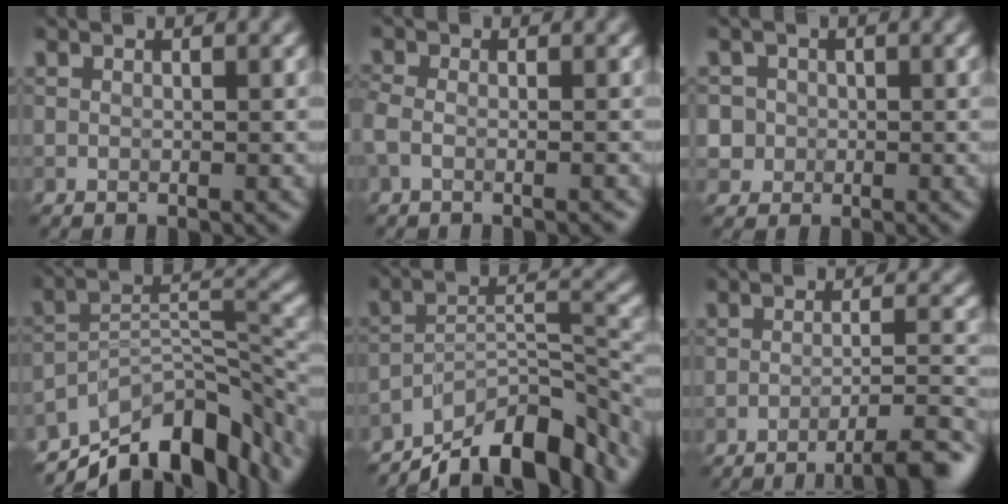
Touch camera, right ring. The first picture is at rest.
{"total": 2.4, "force": [-1.4, 1.1, 1.7], "torque": [-0.038, -0.005, -0.034]}
{"total": 3.7, "force": [0.1, 3.6, 1.0], "torque": [-0.002, 0.021, -0.005]}
{"total": 12.2, "force": [-9.2, 4.4, 6.6], "torque": [-0.107, 0.008, -0.161]}
{"total": 11.4, "force": [-9.1, 3.5, 5.9], "torque": [-0.082, 0.011, -0.161]}
{"total": 6.4, "force": [-4.3, 1.1, 4.6], "torque": [-0.057, 0.006, -0.060]}